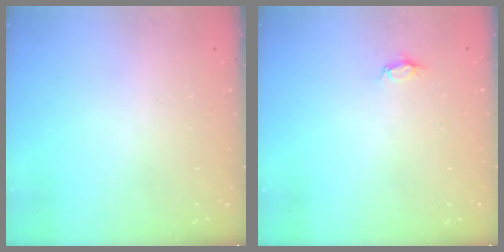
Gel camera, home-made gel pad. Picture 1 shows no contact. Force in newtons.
{"total": 2.8, "press": 2.8, "slide": 0.4}